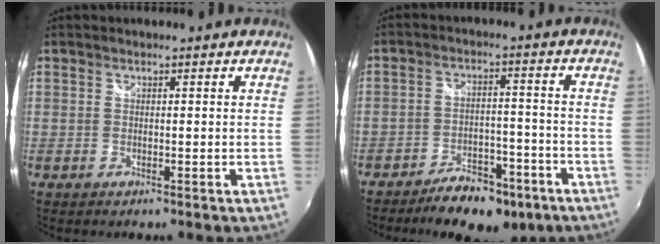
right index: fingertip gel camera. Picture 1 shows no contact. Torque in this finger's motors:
{"motor_torque": [0.40, -0.29, 0.16, -0.06]}